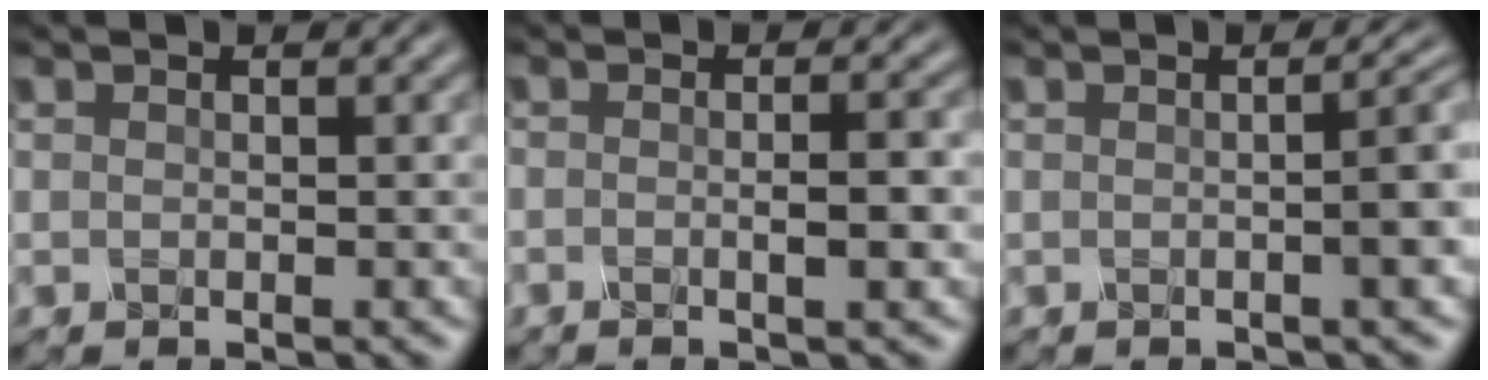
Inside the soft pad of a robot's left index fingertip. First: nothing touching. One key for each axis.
{"total": 2.6, "fx": -0.7, "fy": 0.5, "fz": 2.4, "tx": -0.028, "ty": 0.001, "tz": -0.016}
{"total": 6.2, "fx": 0.3, "fy": 2.9, "fz": 5.5, "tx": -0.029, "ty": 0.037, "tz": -0.018}